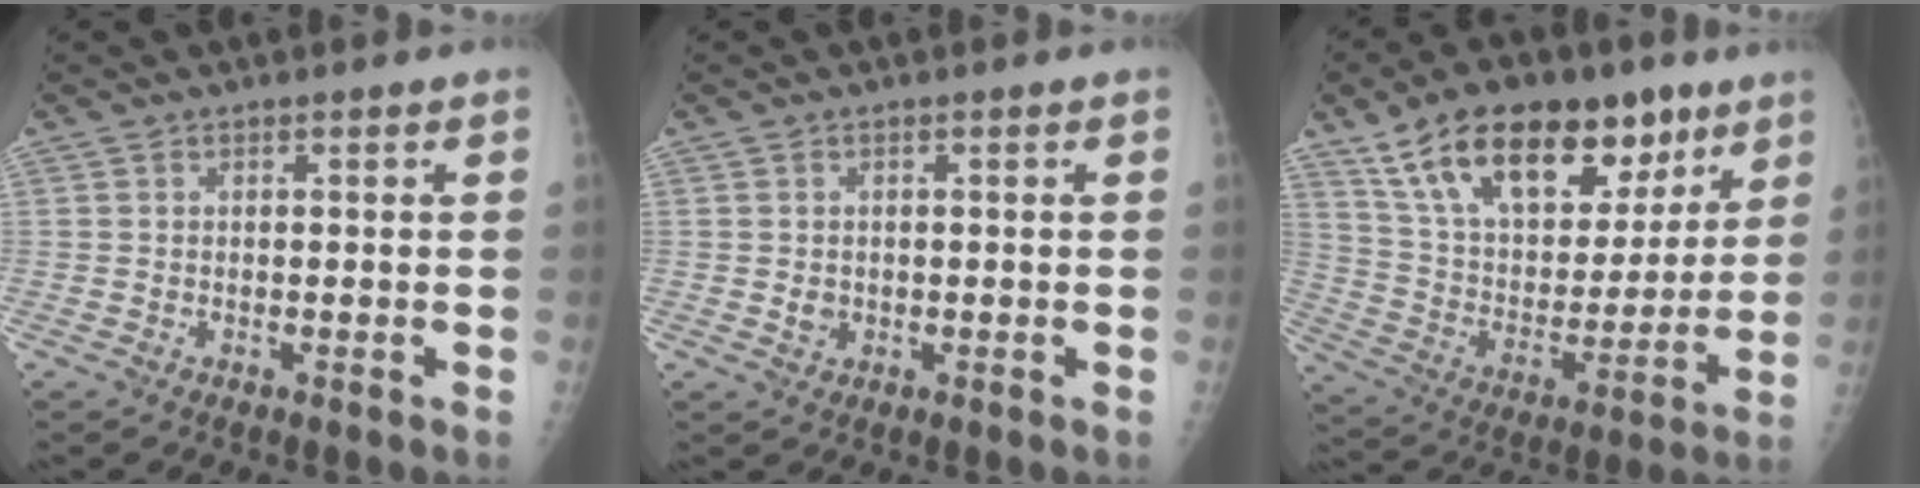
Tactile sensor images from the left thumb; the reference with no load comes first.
{"total": 1.6, "force": [0.0, 1.4, 0.7], "torque": [-0.007, 0.000, 0.004]}
{"total": 25.3, "force": [15.0, 13.3, 15.4], "torque": [-0.213, -0.030, 0.259]}